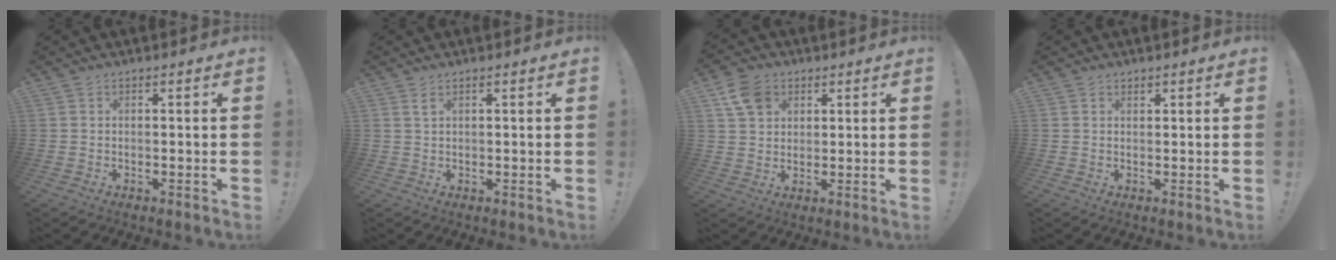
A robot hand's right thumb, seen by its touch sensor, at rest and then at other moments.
{"total": 1.5, "force": [0.9, 0.4, 1.2], "torque": [-0.022, -0.001, 0.015]}
{"total": 8.3, "force": [4.2, 6.2, 3.6], "torque": [-0.057, -0.012, 0.083]}
{"total": 0.9, "force": [0.7, 0.4, 0.2], "torque": [0.000, -0.002, 0.014]}